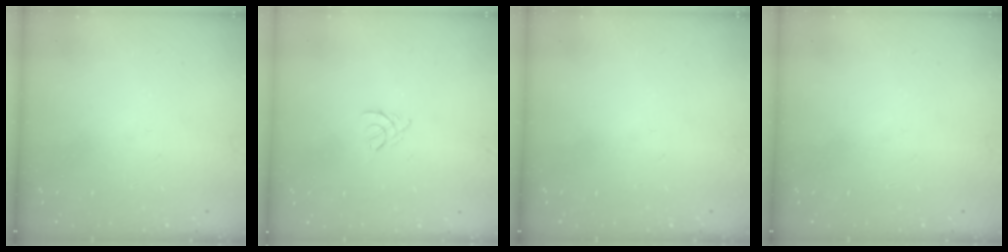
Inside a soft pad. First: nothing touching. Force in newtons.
{"total": 2.0, "press": 1.9, "slide": 0.5}
{"total": 0.0}
{"total": 0.0}